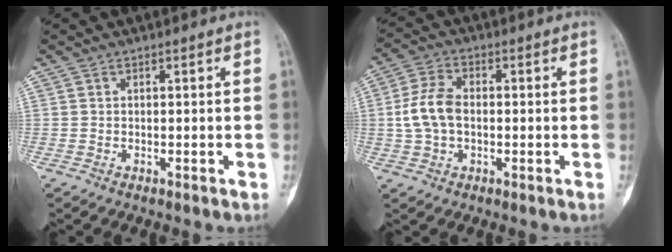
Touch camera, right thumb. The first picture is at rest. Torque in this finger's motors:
{"motor_torque": [0.01, 0.01, 0.00, 0.00, 0.03]}